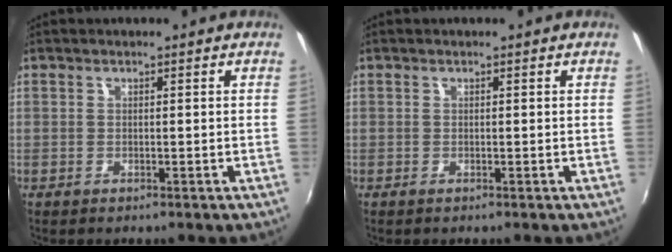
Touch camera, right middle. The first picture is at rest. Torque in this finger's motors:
{"motor_torque": [0.00, 0.00, 0.00, 0.00]}